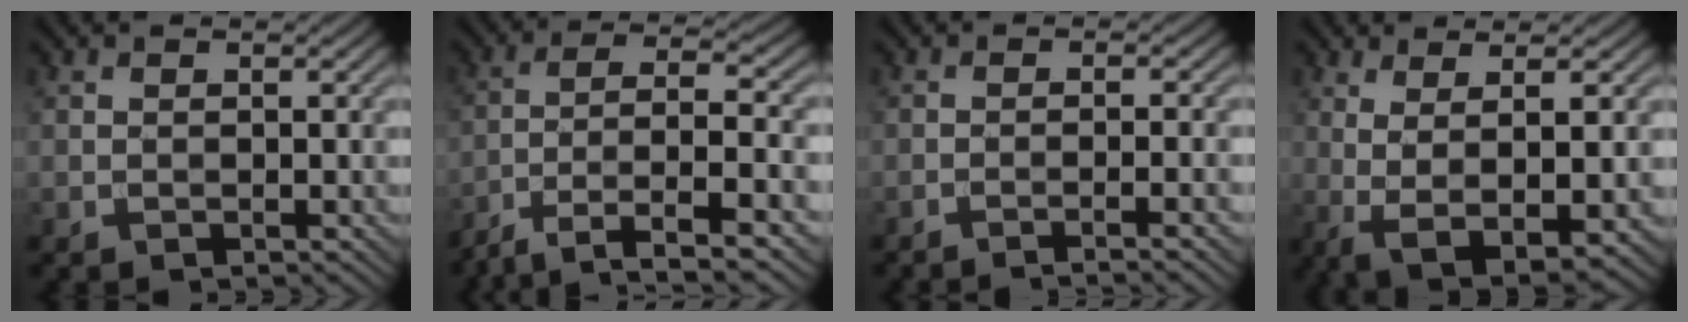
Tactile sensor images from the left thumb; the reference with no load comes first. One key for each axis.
{"total": 9.3, "fx": -5.6, "fy": 2.4, "fz": 7.0, "tx": -0.126, "ty": -0.002, "tz": -0.102}
{"total": 3.7, "fx": -2.0, "fy": 0.3, "fz": 3.1, "tx": -0.046, "ty": 0.012, "tz": -0.047}
{"total": 6.1, "fx": 0.2, "fy": 1.3, "fz": 5.9, "tx": -0.118, "ty": -0.008, "tz": 0.013}